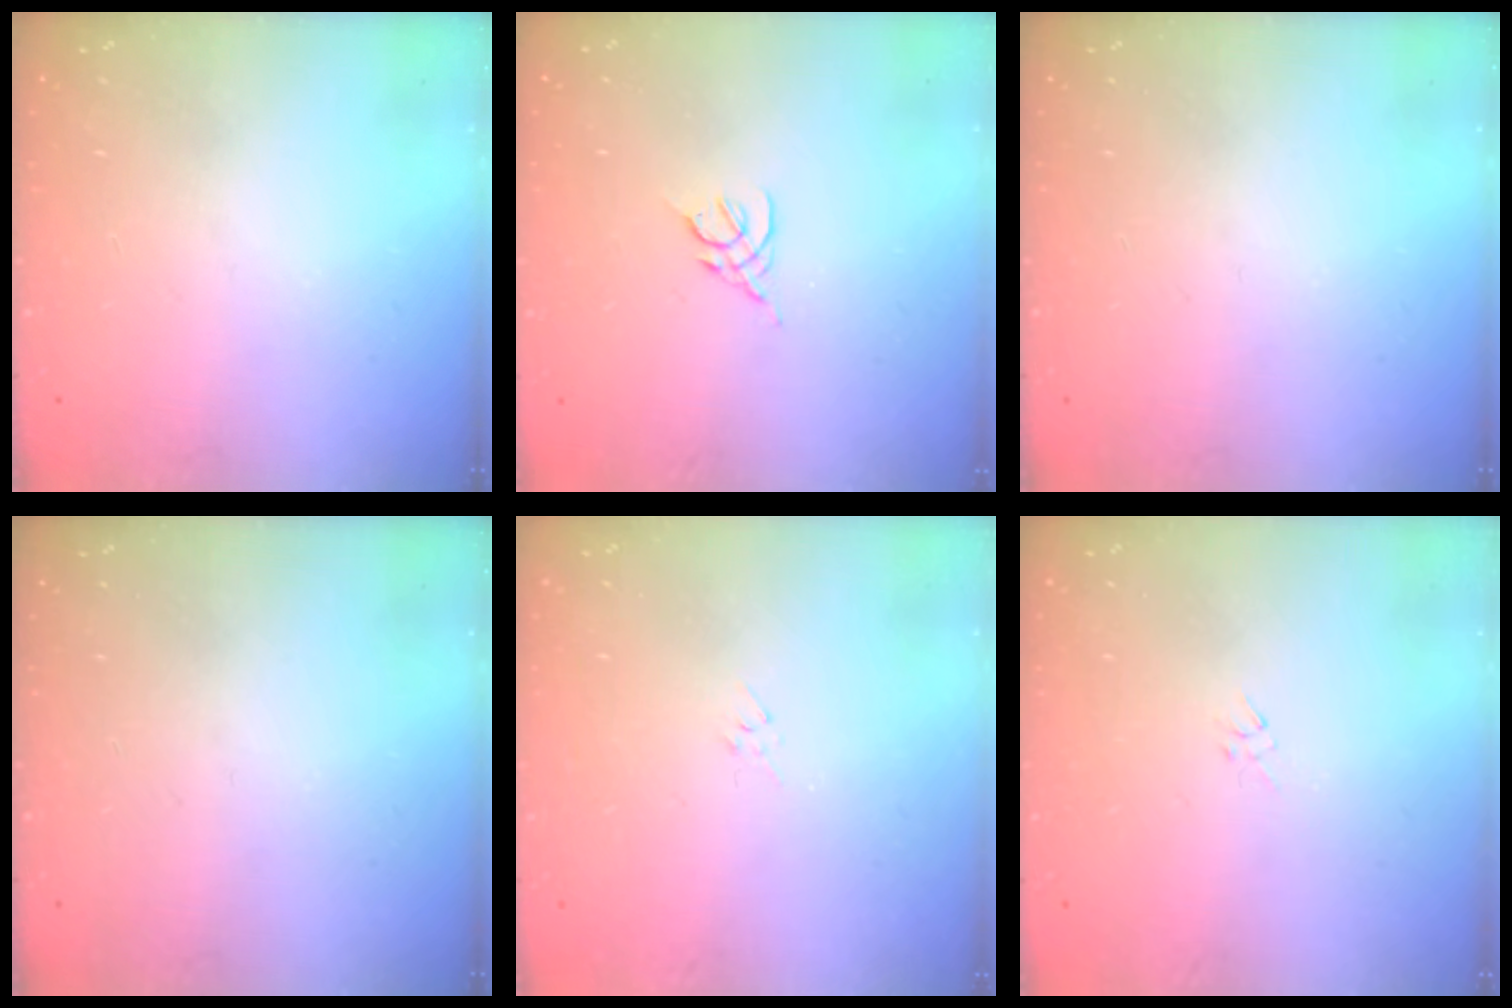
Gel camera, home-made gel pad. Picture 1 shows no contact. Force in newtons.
{"total": 2.4, "press": 2.3, "slide": 0.6}
{"total": 0.0}
{"total": 0.0}
{"total": 2.9, "press": 2.9, "slide": 0.6}
{"total": 2.3, "press": 2.2, "slide": 0.6}